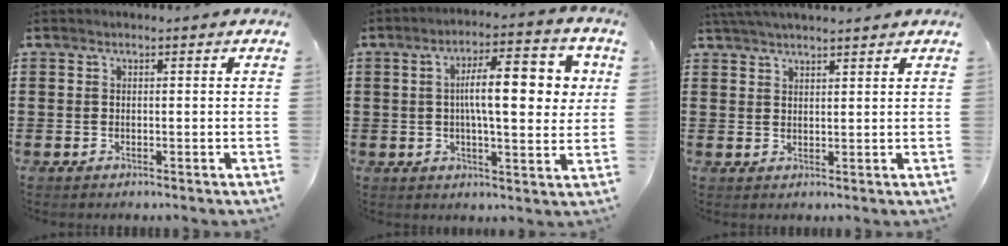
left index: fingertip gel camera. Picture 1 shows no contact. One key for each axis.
{"total": 11.7, "fx": 2.0, "fy": 3.6, "fz": 11.0, "tx": -0.180, "ty": 0.006, "tz": 0.026}
{"total": 2.8, "fx": 2.7, "fy": 0.0, "fz": 0.7, "tx": -0.020, "ty": -0.002, "tz": 0.053}